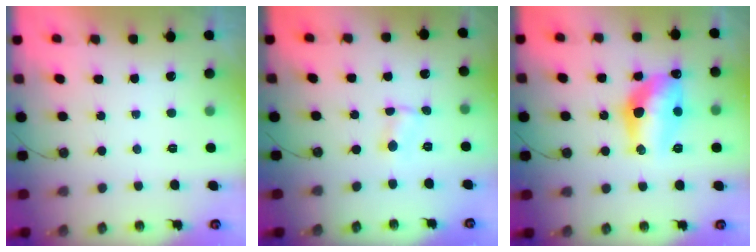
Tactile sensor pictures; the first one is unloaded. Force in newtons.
{"total": 1.0, "press": 1.0, "slide": 0.1}
{"total": 13.6, "press": 13.6, "slide": 1.2}